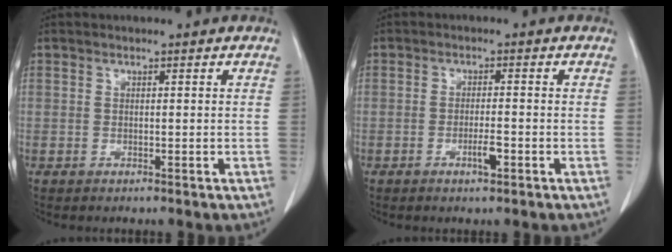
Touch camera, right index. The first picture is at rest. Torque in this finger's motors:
{"motor_torque": [-0.09, 0.03, -0.05, 0.00]}